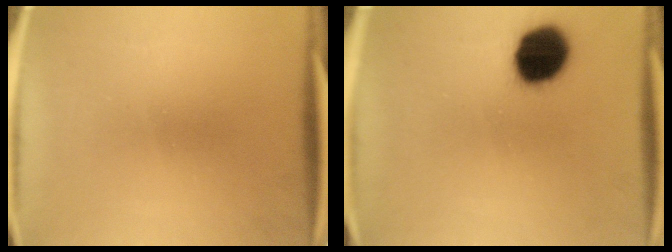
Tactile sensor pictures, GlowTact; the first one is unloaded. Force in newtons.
{"total": 13.8}